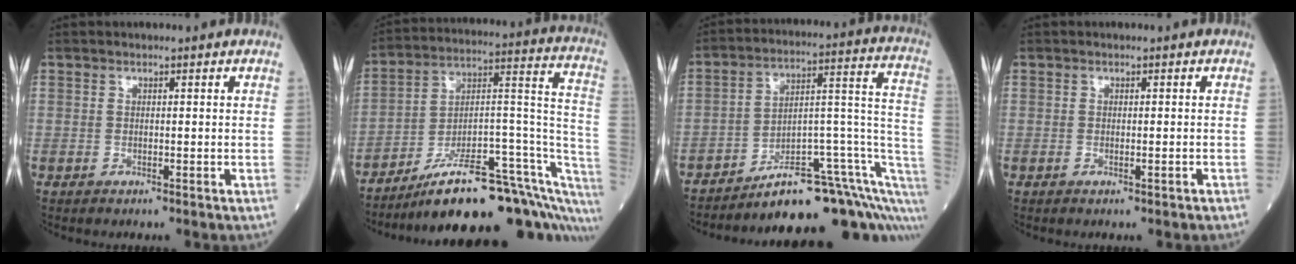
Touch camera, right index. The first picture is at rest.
{"total": 23.8, "force": [-18.1, 4.8, 14.7], "torque": [-0.127, 0.037, -0.270]}
{"total": 18.3, "force": [-12.9, 4.8, 12.1], "torque": [-0.085, 0.067, -0.178]}
{"total": 0.6, "force": [-0.3, 0.0, 0.5], "torque": [-0.013, -0.002, -0.001]}